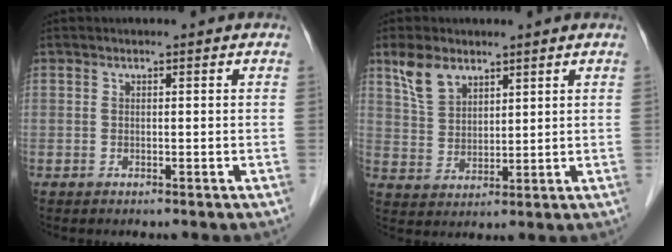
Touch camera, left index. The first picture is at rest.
{"total": 5.9, "force": [4.2, 3.1, 2.6], "torque": [-0.062, 0.011, 0.094]}